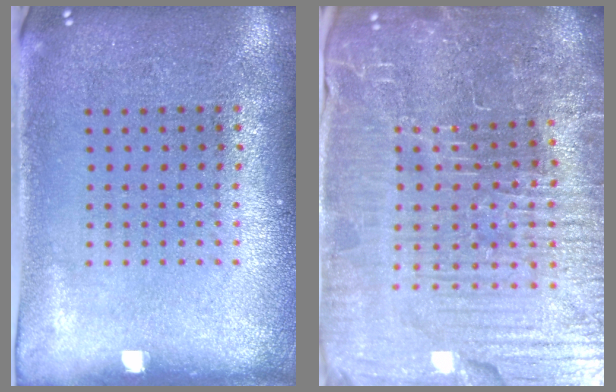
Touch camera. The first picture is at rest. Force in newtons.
{"total": 7.2, "press": 6.3, "slide": 3.4}